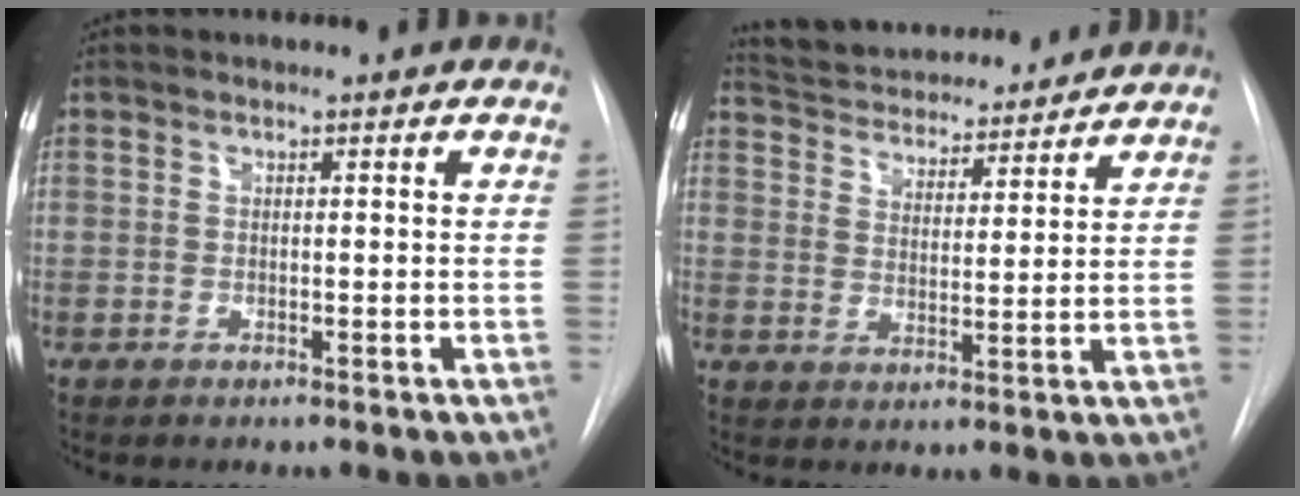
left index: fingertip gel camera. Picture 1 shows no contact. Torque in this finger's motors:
{"motor_torque": [-0.34, -0.80, 0.10, 0.06]}